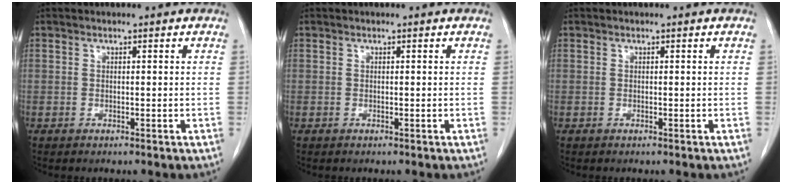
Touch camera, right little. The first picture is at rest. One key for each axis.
{"total": 0.0}
{"total": 0.0}